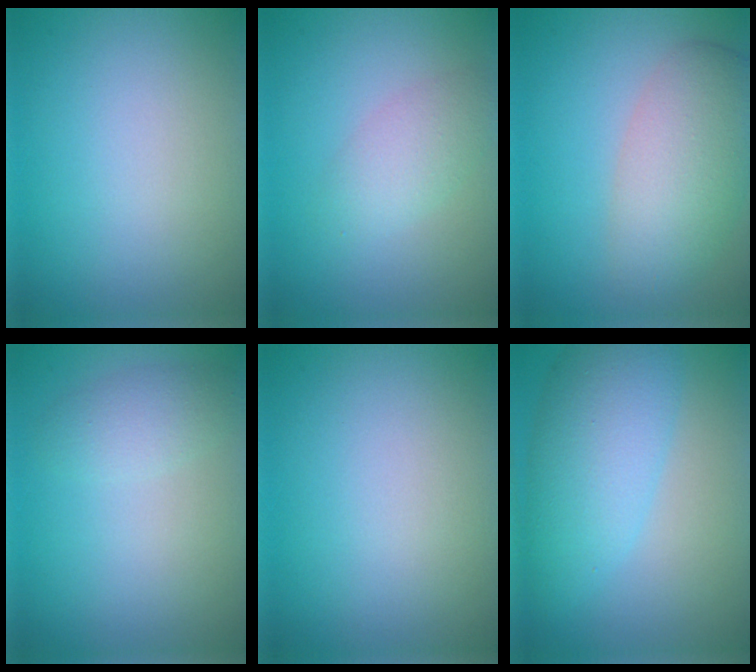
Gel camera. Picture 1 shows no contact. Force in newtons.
{"total": 2.4, "press": 2.4, "slide": 0.2}
{"total": 5.7, "press": 5.7, "slide": 0.1}
{"total": 2.0, "press": 2.0, "slide": 0.1}
{"total": 0.0}
{"total": 6.1, "press": 6.1, "slide": 0.1}